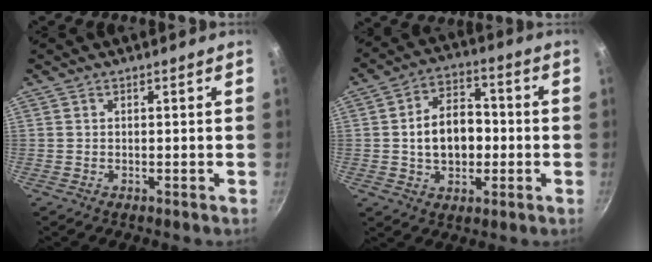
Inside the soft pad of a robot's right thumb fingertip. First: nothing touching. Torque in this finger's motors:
{"motor_torque": [-0.04, 0.29, 0.55, -0.17, 0.10]}